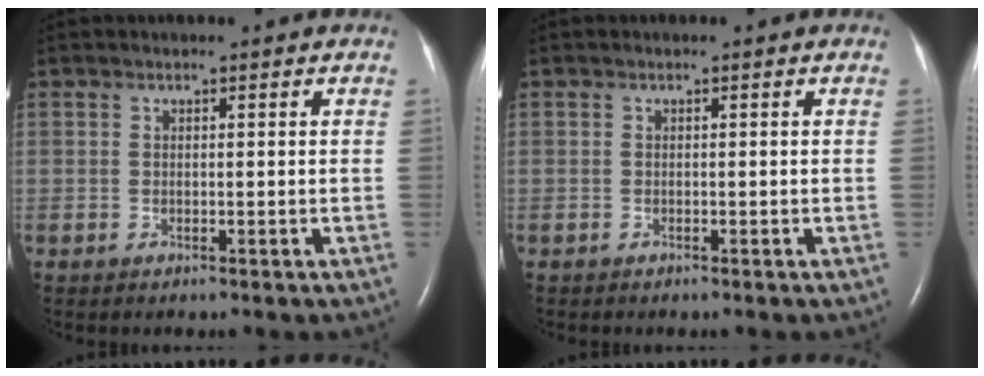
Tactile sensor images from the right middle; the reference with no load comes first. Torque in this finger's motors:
{"motor_torque": [0.08, -0.05, -0.03, 0.00]}